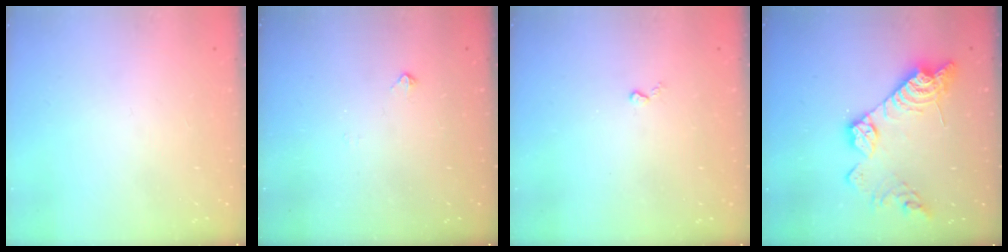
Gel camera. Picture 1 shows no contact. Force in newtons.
{"total": 2.4, "press": 2.4, "slide": 0.5}
{"total": 2.6, "press": 2.6, "slide": 0.5}
{"total": 16.6, "press": 16.5, "slide": 1.3}